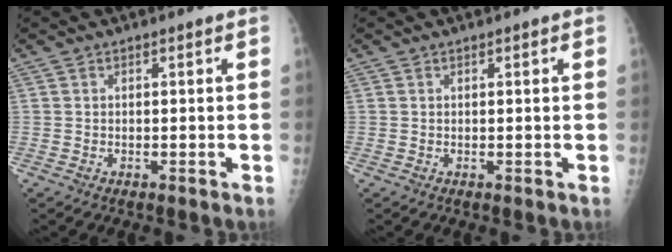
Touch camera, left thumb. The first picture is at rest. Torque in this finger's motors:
{"motor_torque": [-0.20, 0.07, -0.07, 0.04, 0.03]}